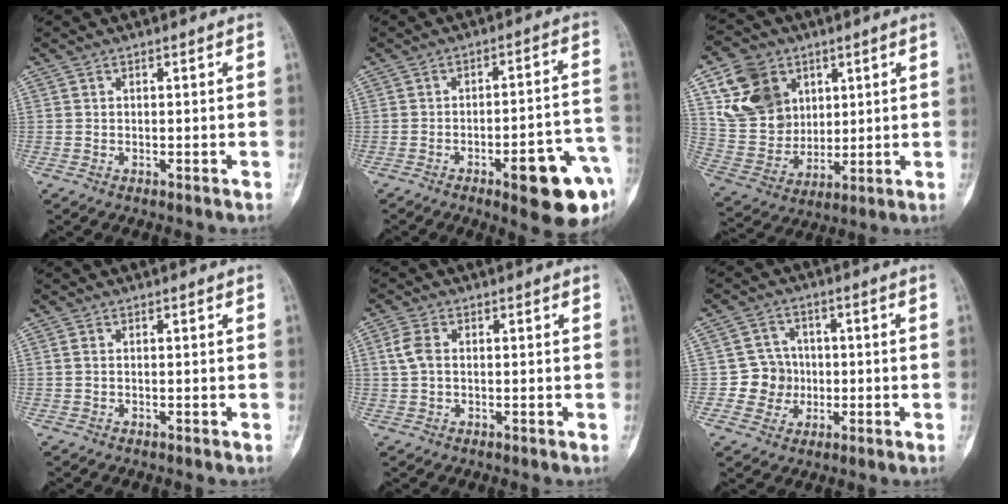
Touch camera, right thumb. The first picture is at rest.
{"total": 14.6, "force": [-6.3, 3.7, 12.6], "torque": [-0.125, 0.037, -0.072]}
{"total": 15.8, "force": [6.5, 12.4, 7.3], "torque": [-0.110, -0.015, 0.135]}
{"total": 0.6, "force": [0.1, 0.3, 0.4], "torque": [-0.012, 0.002, 0.004]}
{"total": 3.8, "force": [0.6, 2.4, 2.9], "torque": [-0.065, 0.007, 0.010]}
{"total": 6.6, "force": [-0.8, 6.5, 1.1], "torque": [0.017, 0.016, -0.016]}